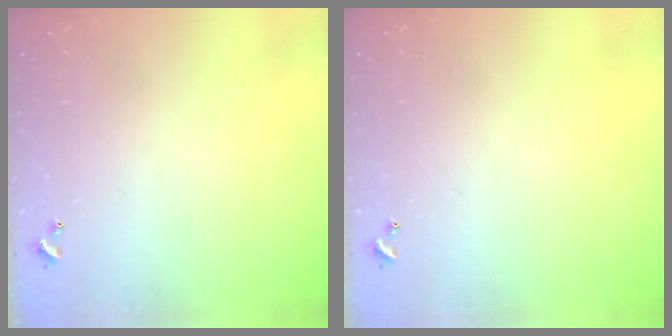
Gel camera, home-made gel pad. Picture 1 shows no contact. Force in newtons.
{"total": 0.0}